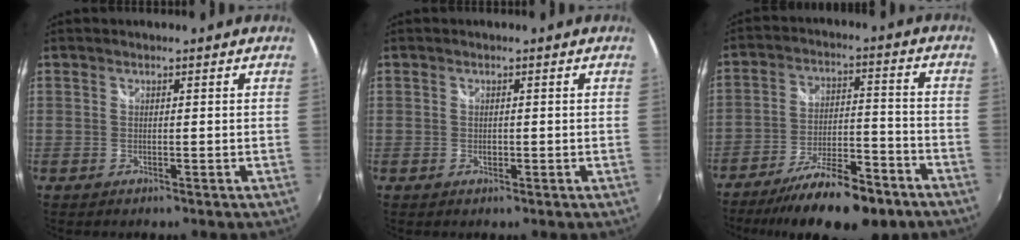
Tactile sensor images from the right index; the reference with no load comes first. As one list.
[{"total": 0.9, "force": [-0.2, 0.7, 0.6], "torque": [-0.009, 0.000, -0.003]}, {"total": 18.1, "force": [-13.7, 5.2, 10.6], "torque": [-0.191, -0.015, -0.204]}]